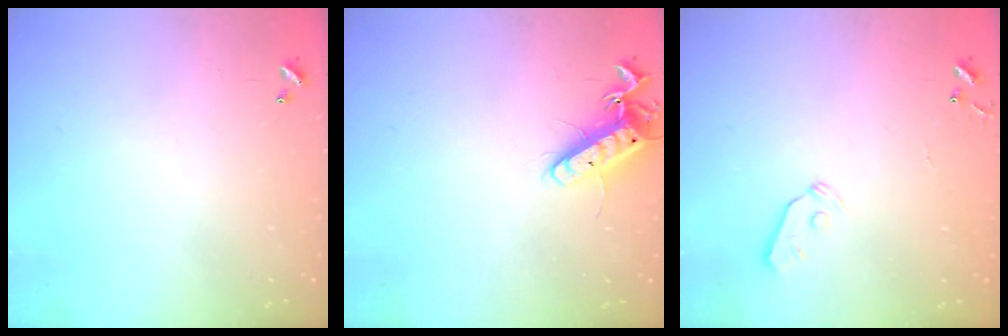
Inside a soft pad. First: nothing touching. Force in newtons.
{"total": 12.4, "press": 12.4, "slide": 1.1}
{"total": 5.2, "press": 5.2, "slide": 0.6}